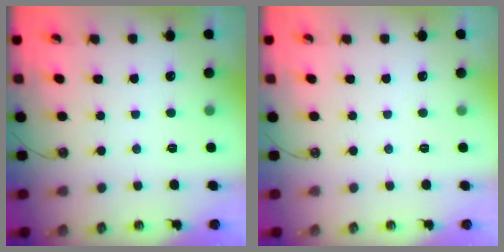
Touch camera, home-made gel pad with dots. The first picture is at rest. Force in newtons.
{"total": 0.0}